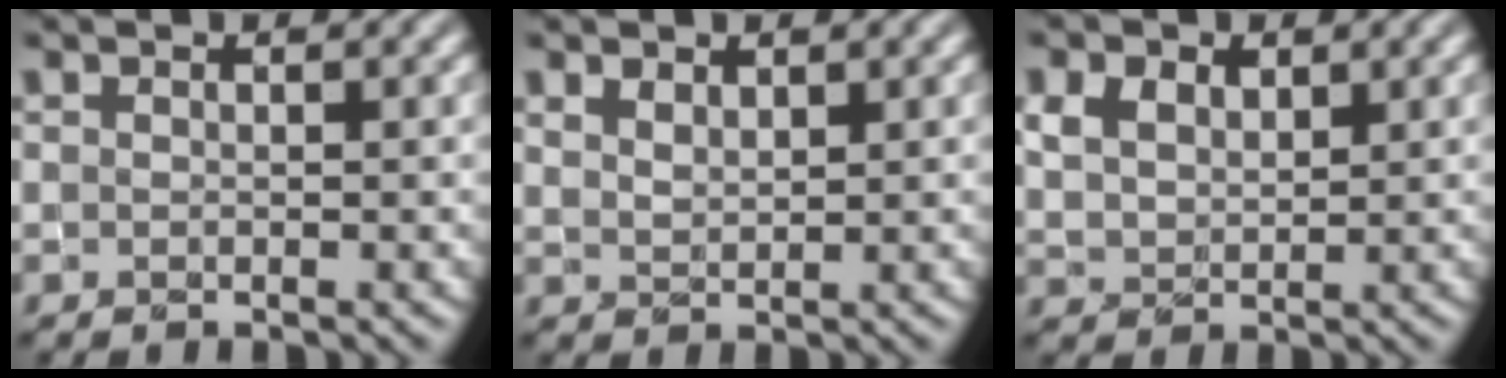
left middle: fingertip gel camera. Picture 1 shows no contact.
{"total": 1.5, "force": [1.2, 0.7, 0.6], "torque": [-0.017, -0.001, 0.026]}
{"total": 3.1, "force": [1.6, 2.0, 1.7], "torque": [-0.044, 0.000, 0.030]}